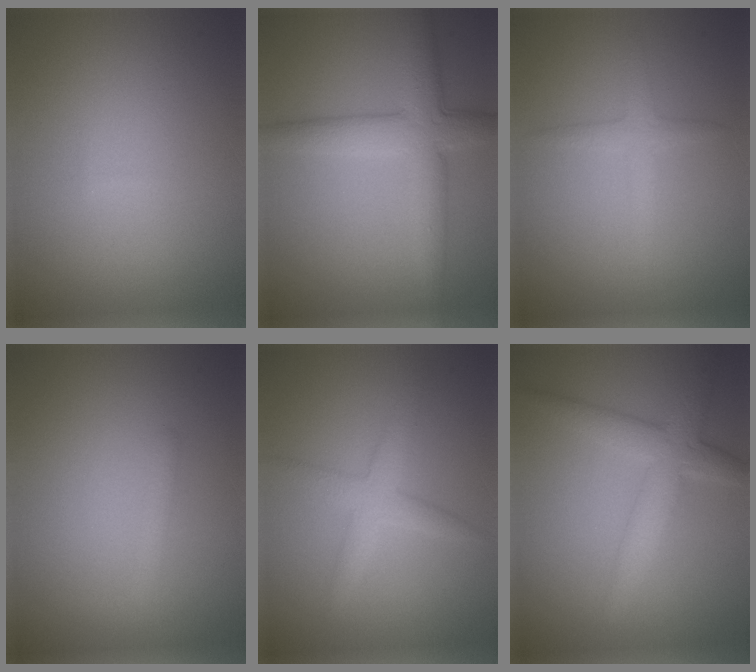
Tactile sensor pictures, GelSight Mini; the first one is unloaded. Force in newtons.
{"total": 5.5, "press": 5.5, "slide": 0.0}
{"total": 1.9, "press": 1.9, "slide": 0.1}
{"total": 1.1, "press": 1.1, "slide": 0.0}
{"total": 2.7, "press": 2.7, "slide": 0.1}
{"total": 4.4, "press": 4.4, "slide": 0.1}